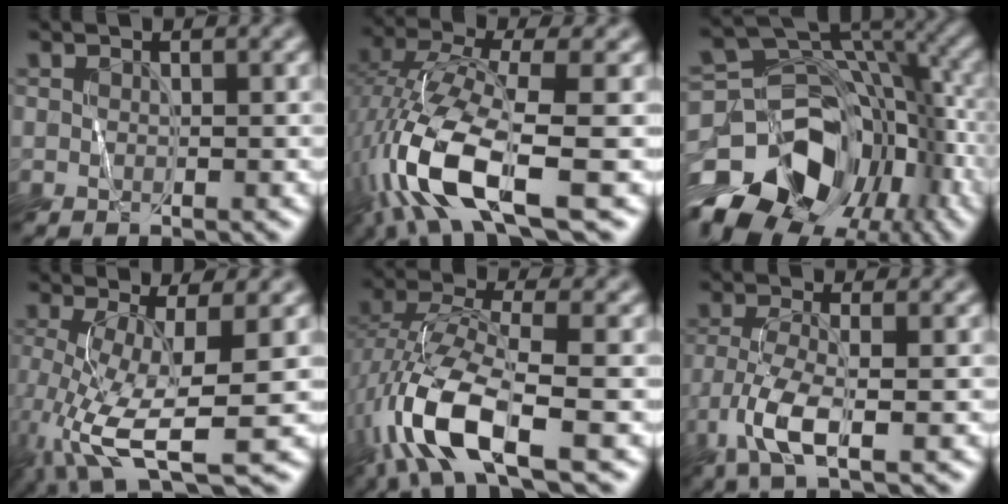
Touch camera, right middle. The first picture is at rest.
{"total": 10.8, "force": [-4.8, 2.9, 9.3], "torque": [-0.205, 0.001, -0.099]}
{"total": 16.1, "force": [-8.8, 10.4, 8.6], "torque": [-0.157, -0.003, -0.144]}
{"total": 8.2, "force": [-2.8, 2.0, 7.4], "torque": [-0.158, -0.014, -0.054]}
{"total": 8.8, "force": [-4.4, 2.4, 7.2], "torque": [-0.159, 0.011, -0.097]}
{"total": 4.2, "force": [-2.3, 0.6, 3.5], "torque": [-0.080, 0.000, -0.048]}